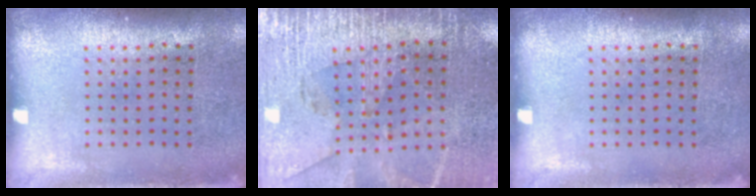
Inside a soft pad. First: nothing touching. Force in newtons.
{"total": 3.1, "press": 2.9, "slide": 1.1}
{"total": 0.0}